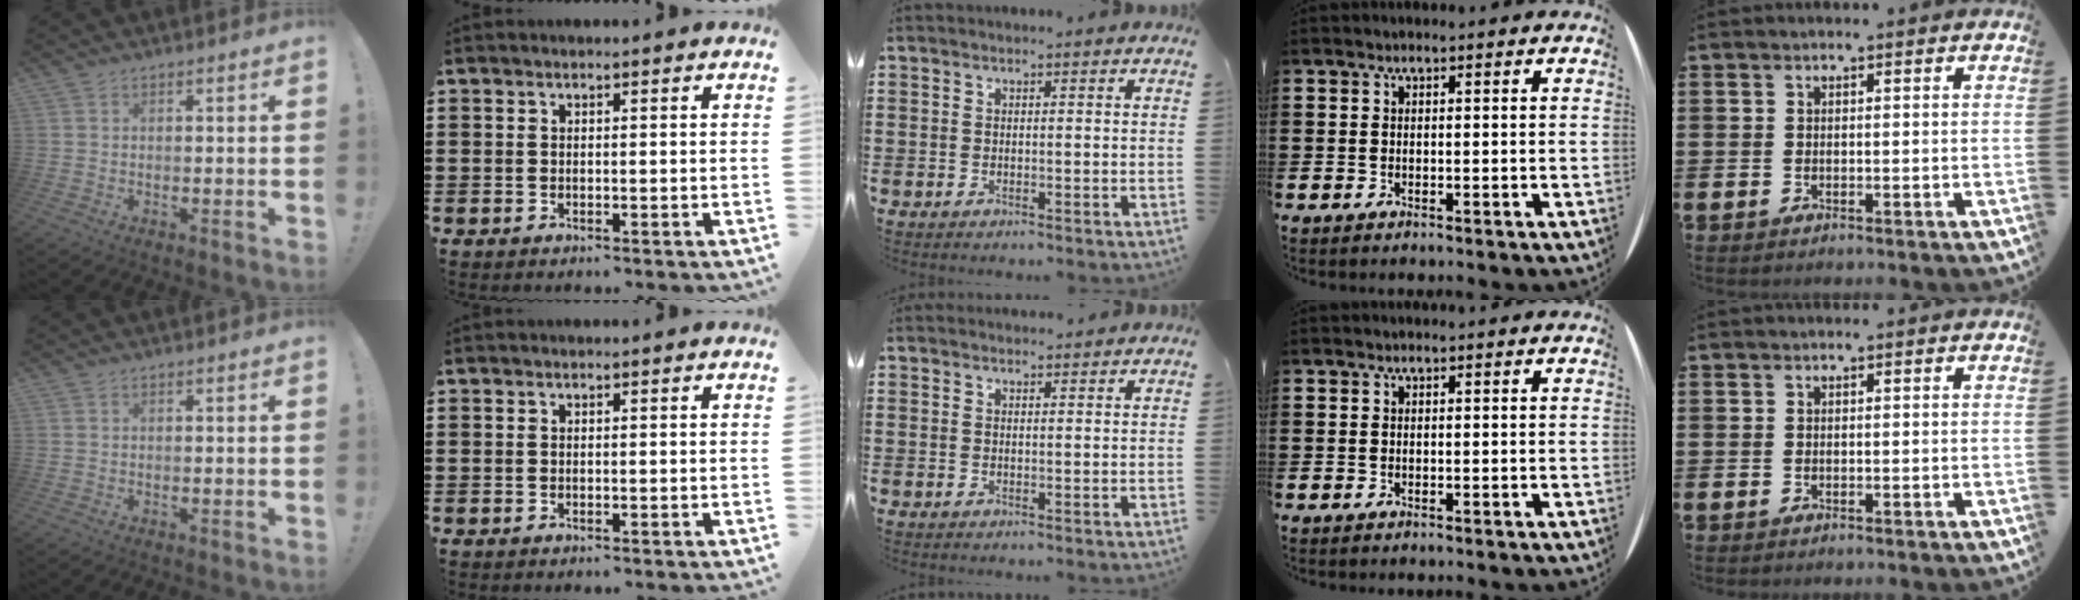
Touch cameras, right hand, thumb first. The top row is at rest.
{"middle": {"total": 1.1, "force": [1.0, 0.2, 0.0], "torque": [0.005, -0.002, 0.018]}}